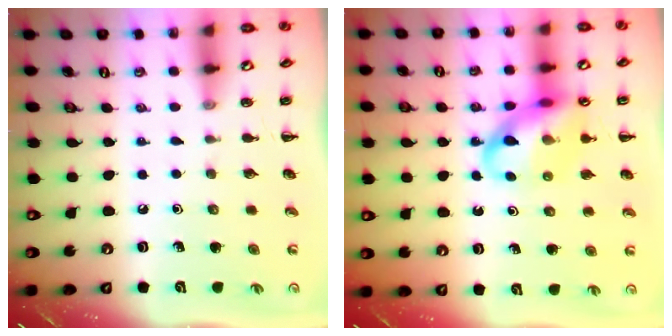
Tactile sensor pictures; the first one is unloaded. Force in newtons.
{"total": 15.8, "press": 15.5, "slide": 2.8}